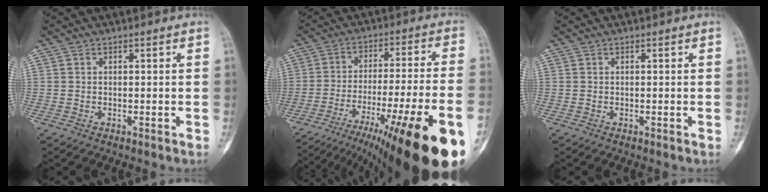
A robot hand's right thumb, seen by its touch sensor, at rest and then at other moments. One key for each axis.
{"total": 29.3, "fx": -16.7, "fy": 4.3, "fz": 23.7, "tx": -0.311, "ty": 0.029, "tz": -0.254}
{"total": 0.0}